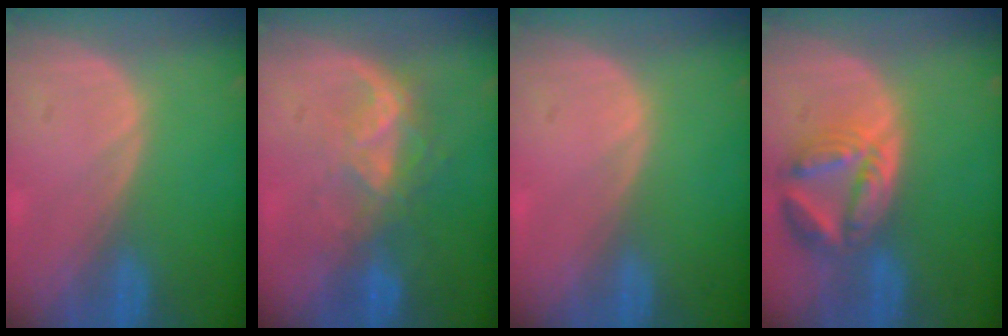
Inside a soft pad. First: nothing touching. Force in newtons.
{"total": 6.4, "press": 5.9, "slide": 2.6}
{"total": 0.0}
{"total": 8.2, "press": 7.3, "slide": 3.8}